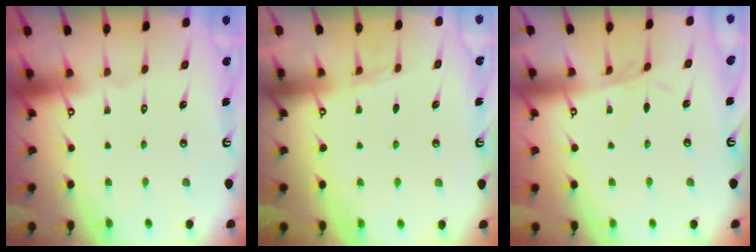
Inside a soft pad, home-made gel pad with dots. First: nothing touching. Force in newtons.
{"total": 3.7, "press": 3.4, "slide": 1.3}
{"total": 1.7, "press": 1.6, "slide": 0.3}